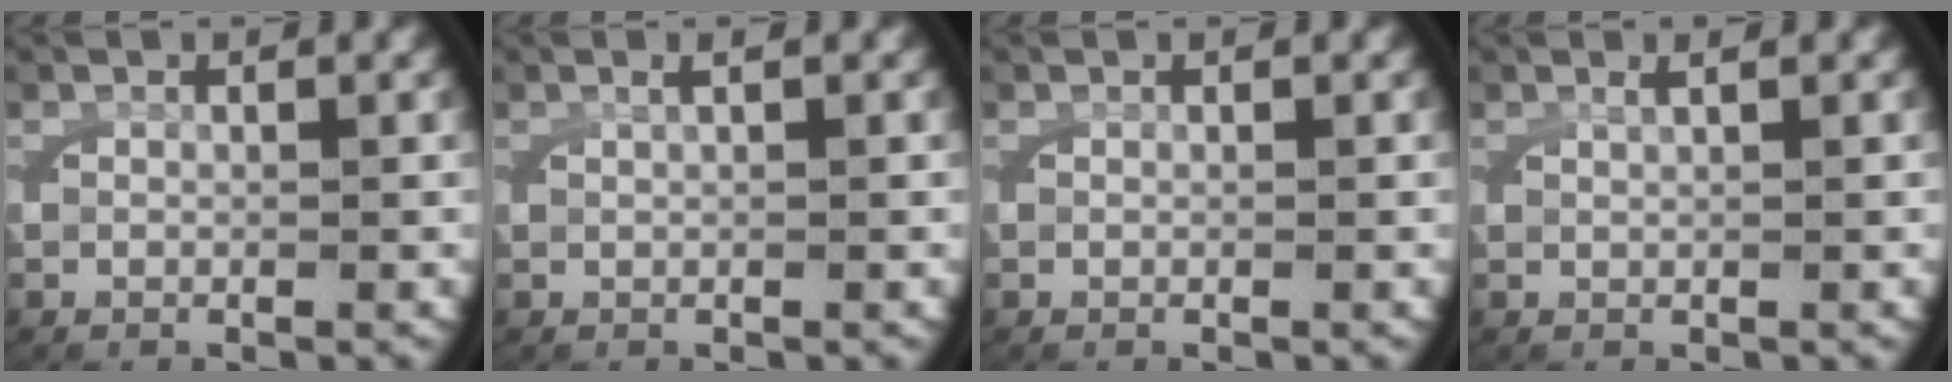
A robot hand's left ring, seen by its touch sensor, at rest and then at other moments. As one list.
[{"total": 0.9, "force": [0.4, 0.0, 0.8], "torque": [-0.016, 0.007, 0.007]}, {"total": 0.0}, {"total": 0.9, "force": [0.5, -0.3, 0.6], "torque": [-0.013, 0.004, 0.012]}]